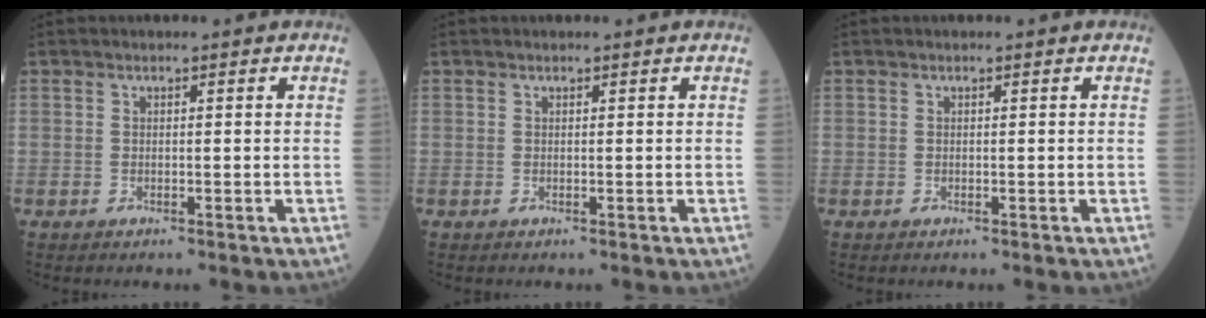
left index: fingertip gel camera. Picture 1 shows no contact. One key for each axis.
{"total": 0.0}
{"total": 0.0}